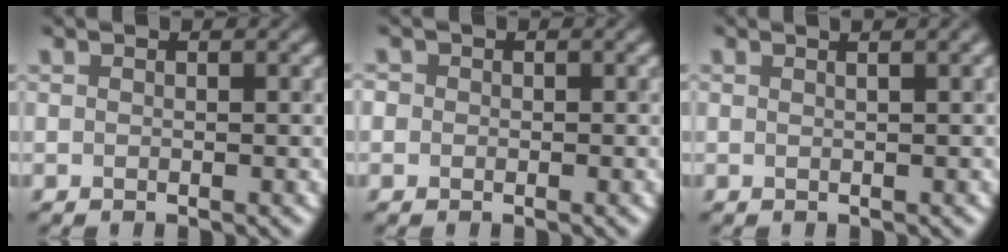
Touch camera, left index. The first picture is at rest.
{"total": 1.2, "force": [0.1, 1.2, 0.2], "torque": [0.013, 0.006, -0.009]}
{"total": 2.2, "force": [1.0, 0.7, 1.8], "torque": [-0.012, 0.006, 0.006]}